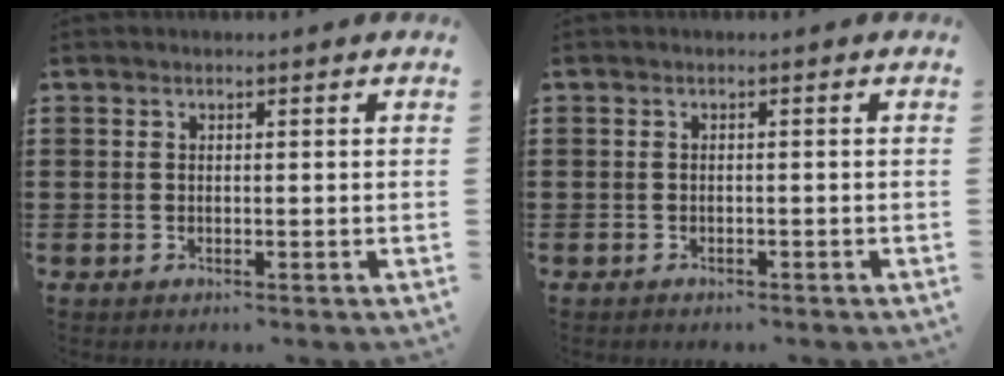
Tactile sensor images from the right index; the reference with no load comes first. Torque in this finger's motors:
{"motor_torque": [-0.02, -0.08, -0.13, 0.00]}